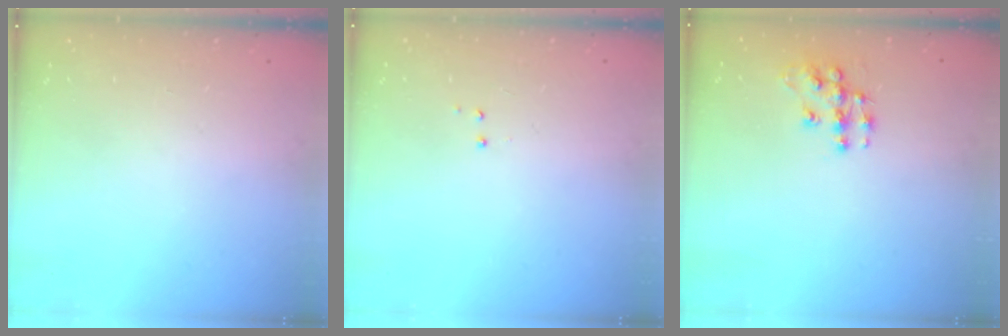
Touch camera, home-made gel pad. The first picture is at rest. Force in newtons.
{"total": 2.9, "press": 2.8, "slide": 0.6}
{"total": 9.7, "press": 9.7, "slide": 0.7}